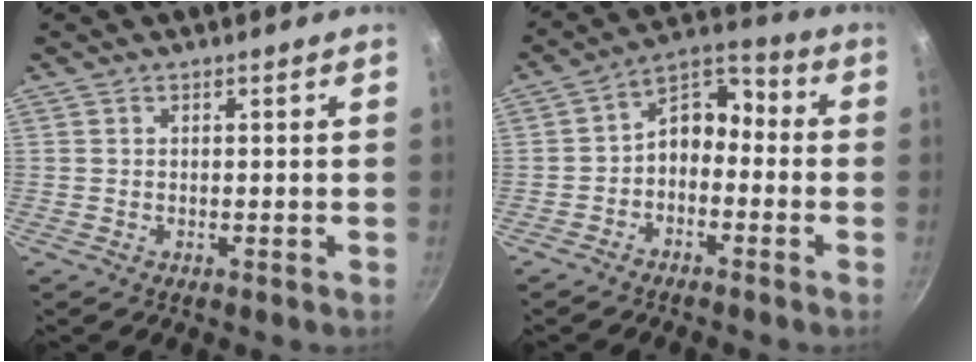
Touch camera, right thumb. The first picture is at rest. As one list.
[{"total": 8.3, "force": [-2.3, 6.0, 5.3], "torque": [-0.059, 0.062, -0.055]}]